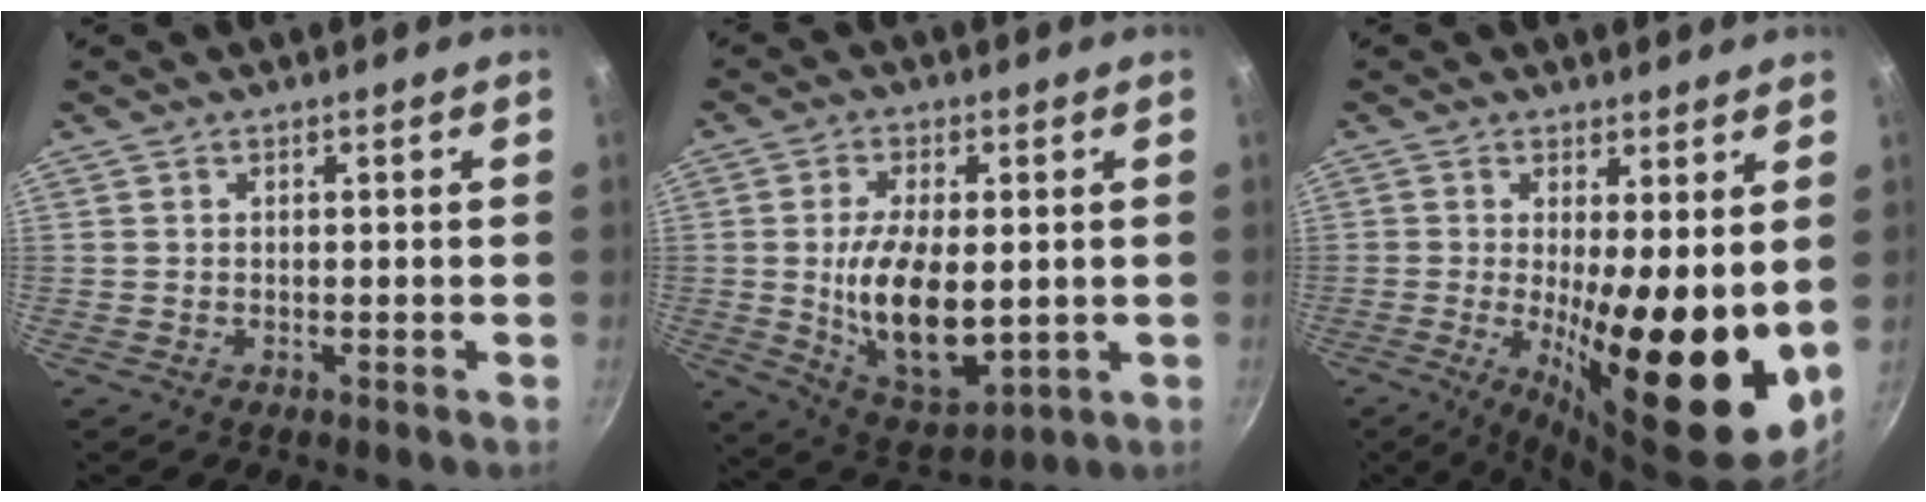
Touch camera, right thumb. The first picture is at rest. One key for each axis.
{"total": 15.3, "fx": -0.3, "fy": 7.8, "fz": 13.2, "tx": -0.224, "ty": -0.013, "tz": 0.010}
{"total": 17.1, "fx": -0.1, "fy": 4.6, "fz": 16.5, "tx": -0.236, "ty": -0.031, "tz": 0.005}